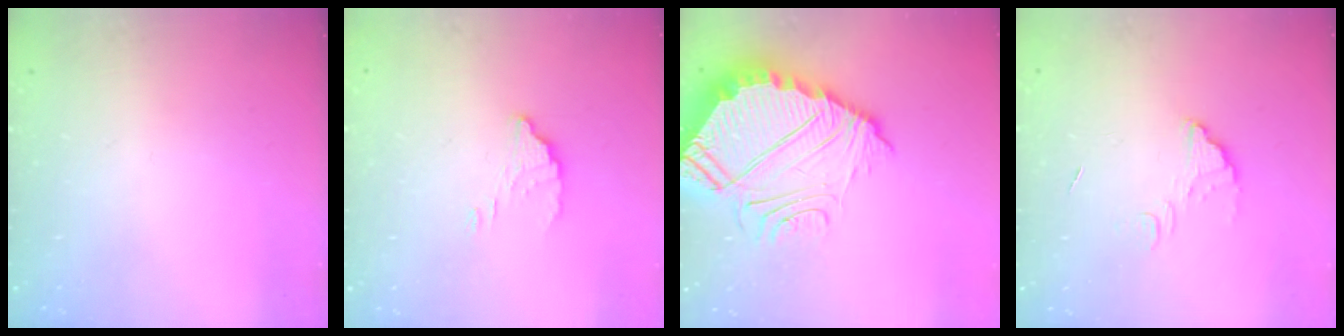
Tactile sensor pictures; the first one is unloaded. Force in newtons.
{"total": 3.5, "press": 3.5, "slide": 0.3}
{"total": 11.6, "press": 11.6, "slide": 0.7}
{"total": 6.4, "press": 6.4, "slide": 0.5}